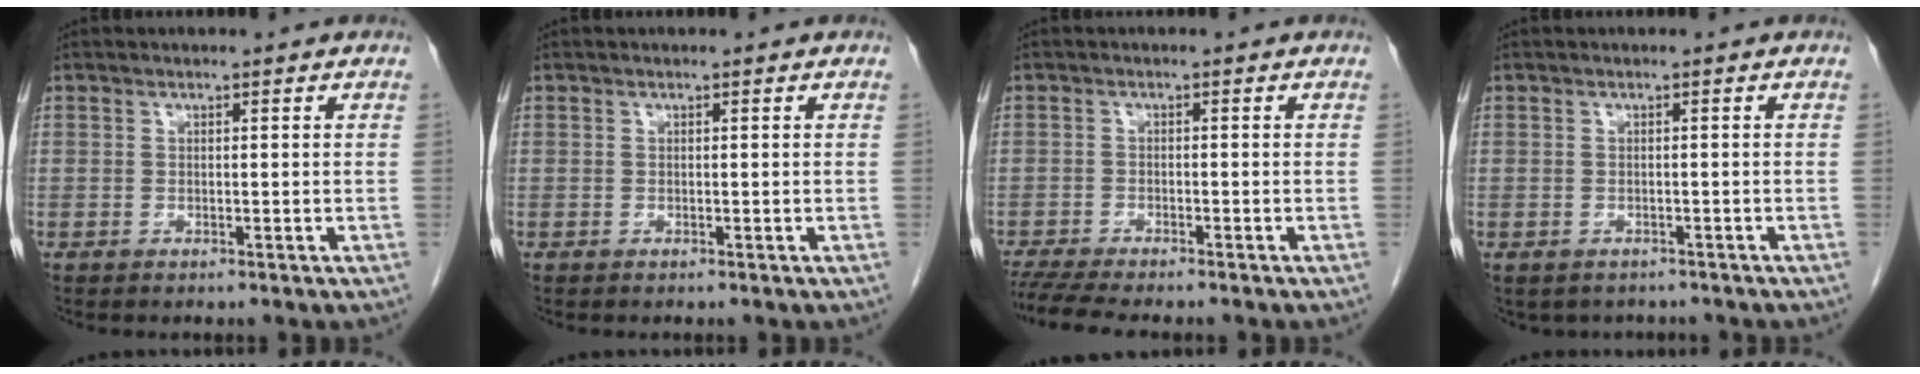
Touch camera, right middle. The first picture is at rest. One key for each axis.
{"total": 0.0}
{"total": 7.8, "fx": -6.8, "fy": 0.6, "fz": 3.8, "tx": -0.059, "ty": -0.014, "tz": -0.107}
{"total": 3.9, "fx": -3.2, "fy": 2.2, "fz": 0.6, "tx": -0.003, "ty": 0.008, "tz": -0.036}